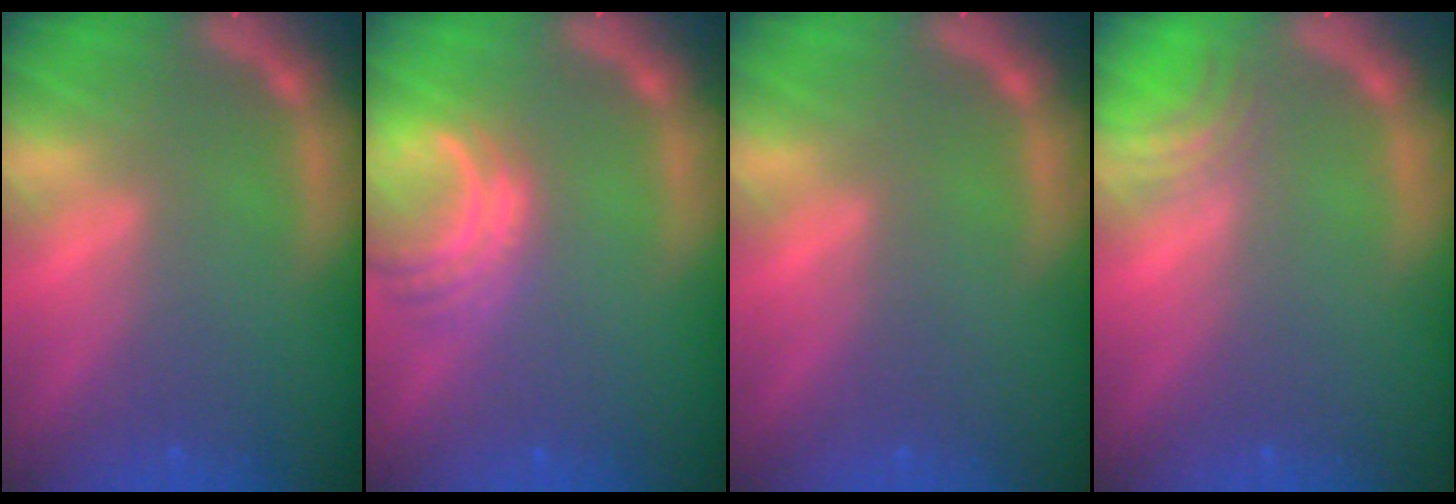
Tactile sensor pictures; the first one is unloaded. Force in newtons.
{"total": 4.5}
{"total": 0.0}
{"total": 2.5}